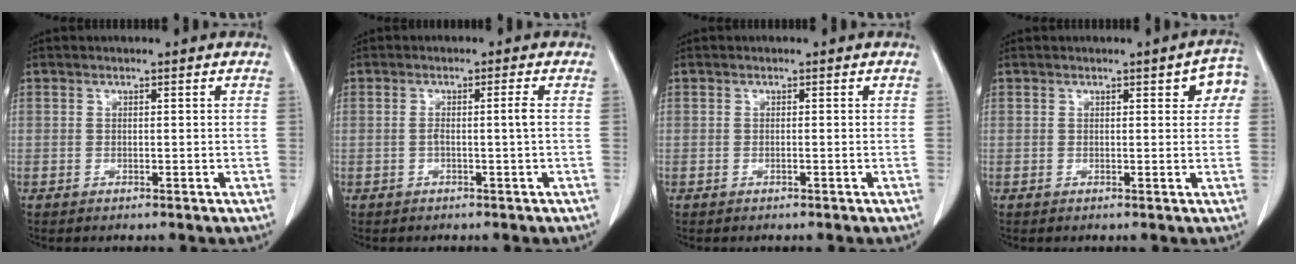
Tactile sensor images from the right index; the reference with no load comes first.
{"total": 2.0, "force": [-0.3, -0.6, 1.9], "torque": [-0.037, 0.001, -0.003]}
{"total": 0.0}
{"total": 3.9, "force": [1.4, 1.4, 3.3], "torque": [-0.027, 0.008, 0.007]}